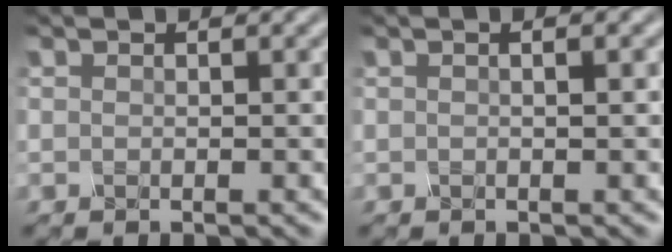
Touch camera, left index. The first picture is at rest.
{"total": 1.1, "force": [0.2, 0.2, 1.0], "torque": [-0.018, 0.002, 0.001]}